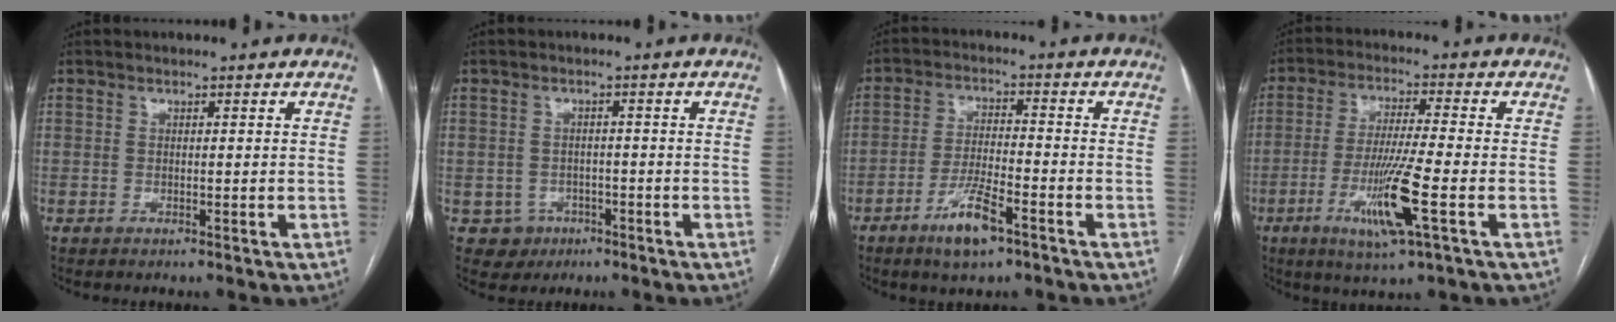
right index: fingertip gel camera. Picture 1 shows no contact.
{"total": 3.6, "force": [-1.5, 3.3, 0.0], "torque": [0.010, 0.013, -0.019]}
{"total": 7.4, "force": [-4.5, 1.4, 5.7], "torque": [-0.111, -0.005, -0.080]}
{"total": 10.9, "force": [-3.7, -0.1, 10.2], "torque": [-0.199, -0.018, -0.069]}